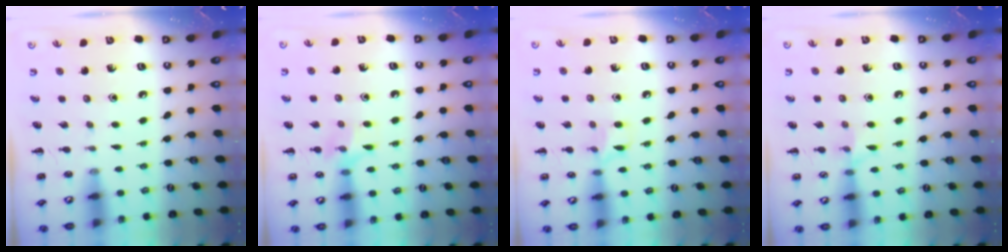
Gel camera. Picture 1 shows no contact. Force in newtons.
{"total": 7.8, "press": 7.7, "slide": 0.9}
{"total": 5.8, "press": 5.7, "slide": 1.3}
{"total": 5.3, "press": 5.2, "slide": 1.2}